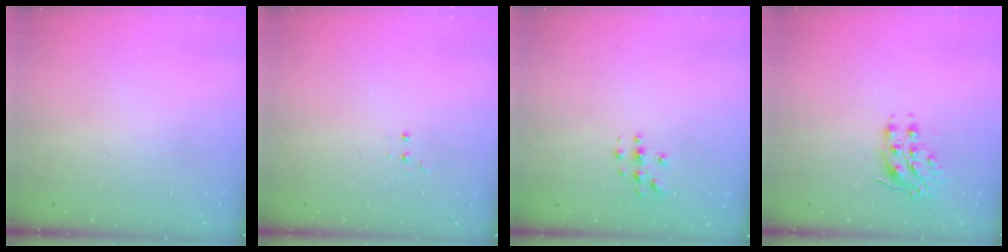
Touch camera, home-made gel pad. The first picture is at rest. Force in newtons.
{"total": 3.4, "press": 3.3, "slide": 0.7}
{"total": 2.8, "press": 2.8, "slide": 0.2}
{"total": 8.2, "press": 8.2, "slide": 0.4}